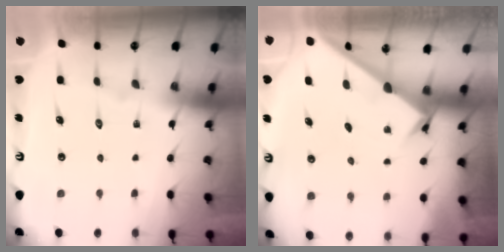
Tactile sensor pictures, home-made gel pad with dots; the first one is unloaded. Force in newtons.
{"total": 1.7, "press": 1.7, "slide": 0.1}